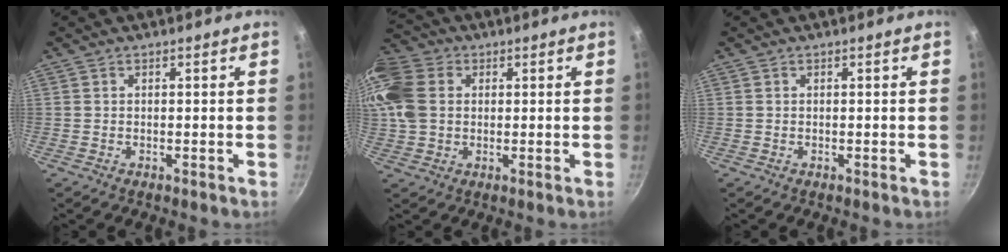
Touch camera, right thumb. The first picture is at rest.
{"total": 15.6, "force": [3.1, 12.1, 9.5], "torque": [-0.213, 0.021, 0.046]}
{"total": 0.0}